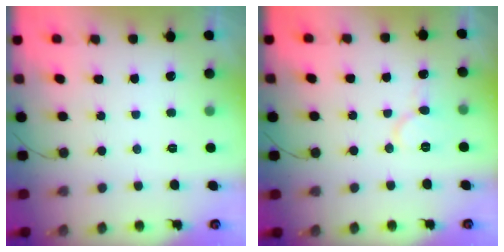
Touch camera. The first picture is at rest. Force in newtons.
{"total": 6.7, "press": 6.7, "slide": 0.7}